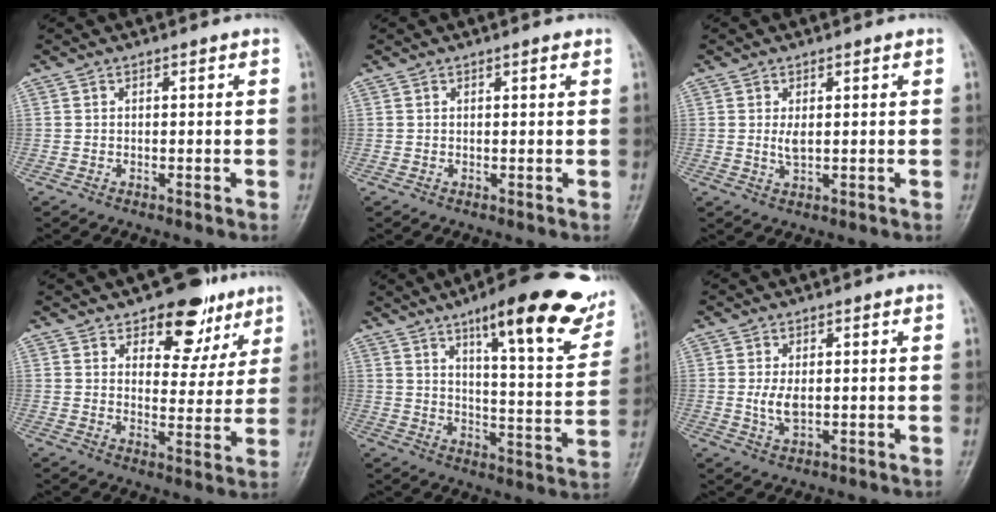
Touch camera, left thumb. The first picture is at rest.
{"total": 0.8, "force": [0.5, 0.2, 0.6], "torque": [-0.008, -0.001, 0.006]}
{"total": 2.2, "force": [0.4, 1.0, 2.0], "torque": [-0.035, -0.006, 0.011]}
{"total": 11.8, "force": [7.4, 6.7, 6.2], "torque": [-0.030, -0.038, 0.104]}
{"total": 23.2, "force": [14.0, 5.5, 17.6], "torque": [-0.209, -0.053, 0.196]}
{"total": 3.5, "force": [0.2, 1.8, 3.0], "torque": [-0.059, -0.009, 0.009]}